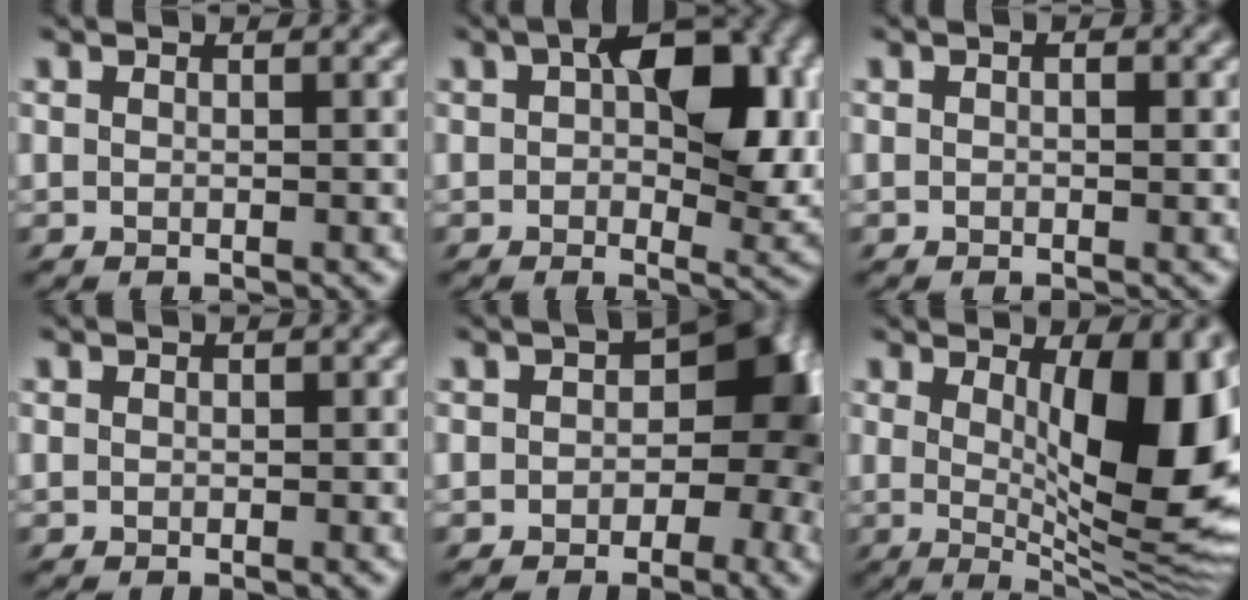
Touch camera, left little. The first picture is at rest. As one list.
[{"total": 10.7, "force": [2.2, 6.3, 8.4], "torque": [-0.138, -0.002, 0.035]}, {"total": 1.0, "force": [0.0, 0.7, 0.7], "torque": [-0.011, 0.001, -0.001]}, {"total": 1.2, "force": [-0.2, 1.0, 0.5], "torque": [-0.011, -0.001, -0.001]}, {"total": 10.9, "force": [-1.1, 7.2, 8.2], "torque": [-0.111, -0.023, -0.025]}, {"total": 10.9, "force": [1.5, 3.9, 10.0], "torque": [-0.125, -0.014, 0.021]}]